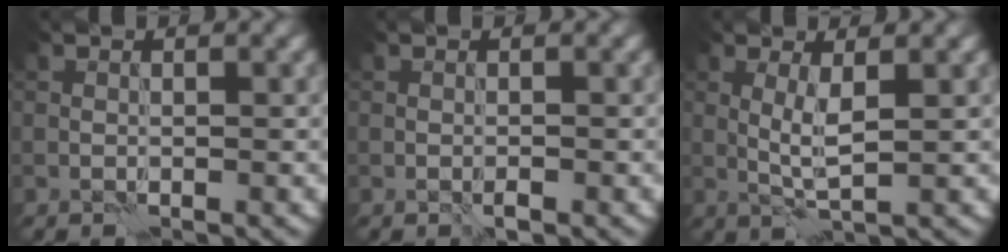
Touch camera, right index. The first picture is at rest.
{"total": 0.8, "force": [-0.5, 0.2, 0.6], "torque": [-0.012, 0.001, -0.009]}
{"total": 2.4, "force": [0.5, 0.1, 2.4], "torque": [-0.052, 0.001, 0.011]}